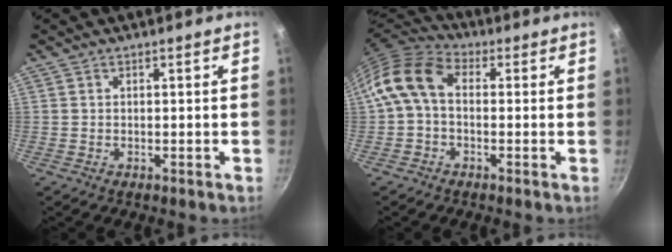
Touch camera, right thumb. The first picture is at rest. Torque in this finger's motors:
{"motor_torque": [-0.63, 0.80, 0.69, -0.60, 0.30]}